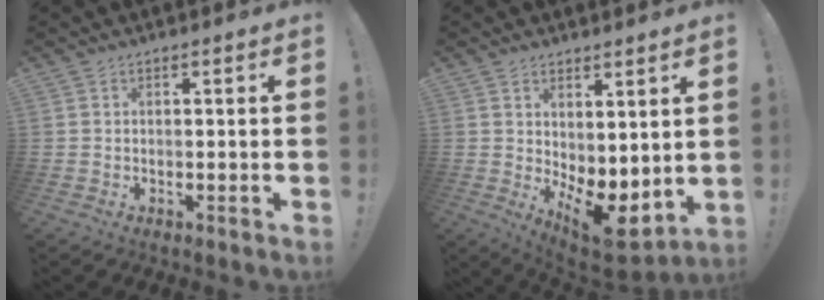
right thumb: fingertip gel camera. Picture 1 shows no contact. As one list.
[{"total": 8.4, "force": [-0.7, 4.5, 7.0], "torque": [-0.056, -0.017, -0.001]}]